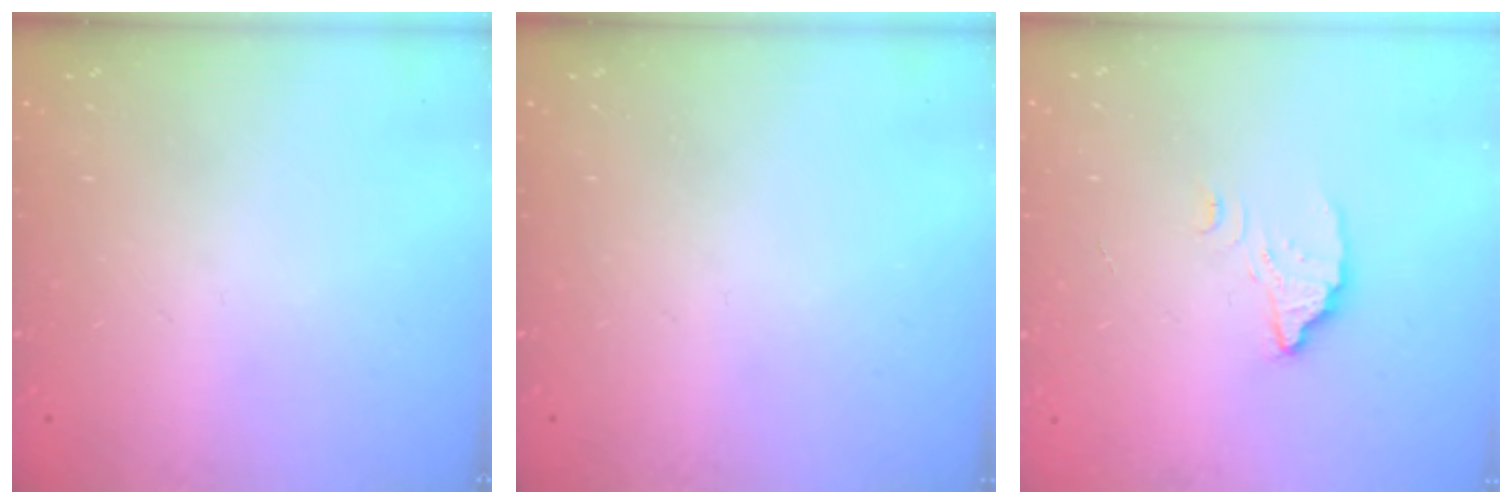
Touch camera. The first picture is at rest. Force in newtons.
{"total": 0.0}
{"total": 2.8, "press": 2.8, "slide": 0.2}